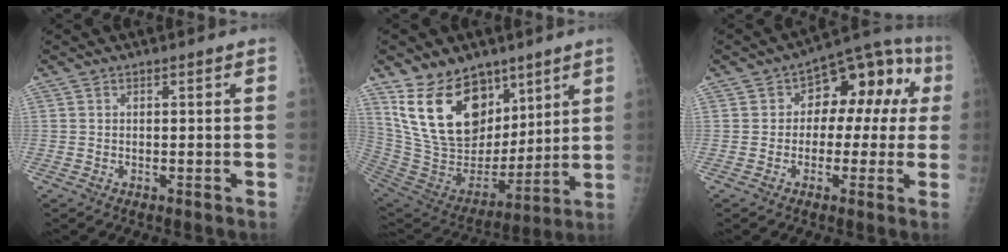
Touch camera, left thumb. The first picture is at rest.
{"total": 20.9, "force": [12.2, 12.8, 11.0], "torque": [-0.161, -0.061, 0.239]}
{"total": 12.2, "force": [1.1, 8.1, 9.1], "torque": [-0.059, 0.051, 0.001]}